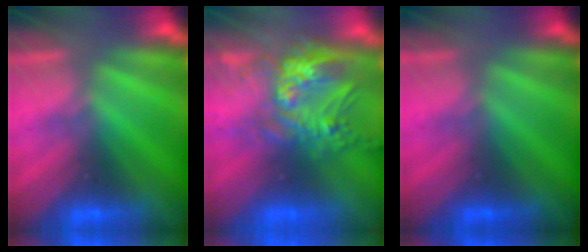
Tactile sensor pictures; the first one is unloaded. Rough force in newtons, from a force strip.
{"total": 7.5}
{"total": 2.5}